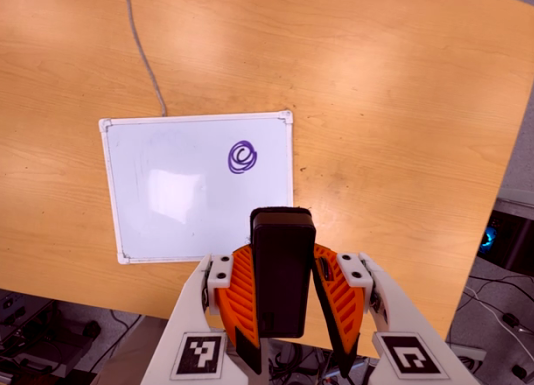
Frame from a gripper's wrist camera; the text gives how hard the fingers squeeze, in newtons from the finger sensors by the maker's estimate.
{"total": 5.3, "left": 4.6, "right": 6.0}